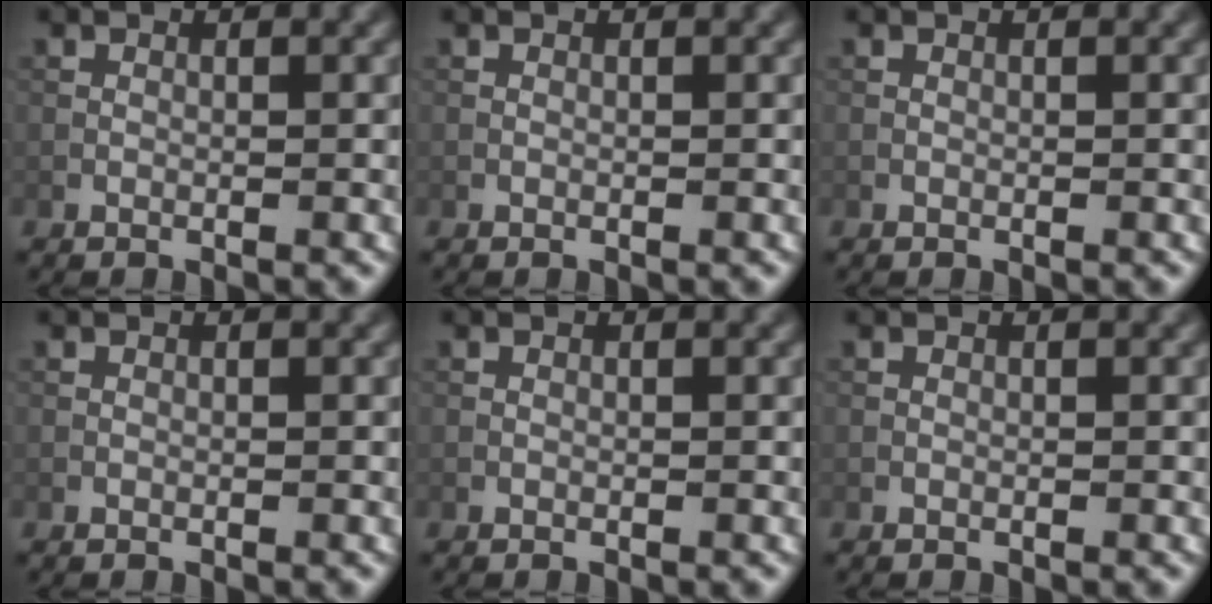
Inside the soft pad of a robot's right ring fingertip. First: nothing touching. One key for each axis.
{"total": 0.0}
{"total": 0.0}
{"total": 0.0}
{"total": 0.0}
{"total": 0.0}